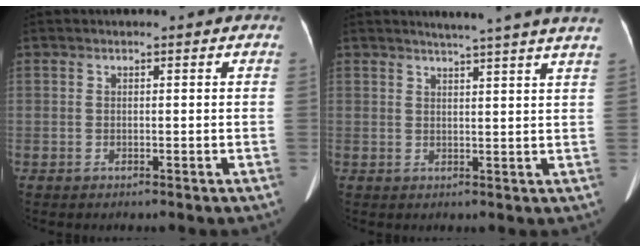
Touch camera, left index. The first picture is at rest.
{"total": 10.8, "force": [9.5, -1.4, 5.0], "torque": [-0.067, -0.032, 0.096]}